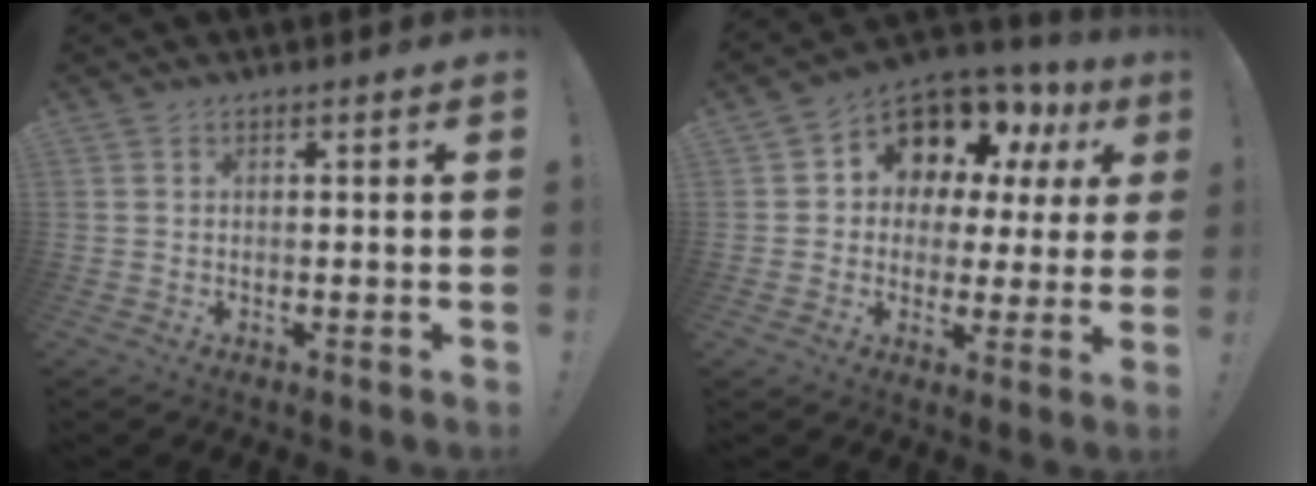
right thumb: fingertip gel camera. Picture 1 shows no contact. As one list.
[{"total": 11.2, "force": [6.4, 7.5, 5.3], "torque": [-0.084, -0.056, 0.118]}]